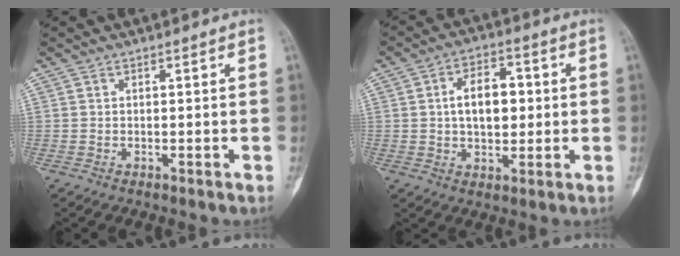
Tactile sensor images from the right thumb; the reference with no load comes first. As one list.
[{"total": 9.3, "force": [0.9, 5.6, 7.4], "torque": [-0.096, 0.010, 0.014]}]